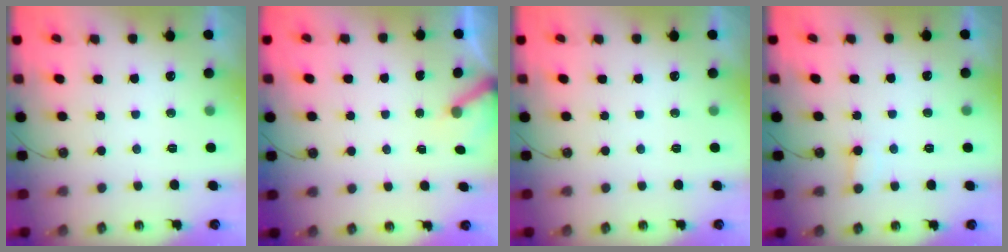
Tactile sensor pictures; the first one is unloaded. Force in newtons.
{"total": 3.4, "press": 3.4, "slide": 0.3}
{"total": 0.0}
{"total": 4.6, "press": 4.6, "slide": 0.4}